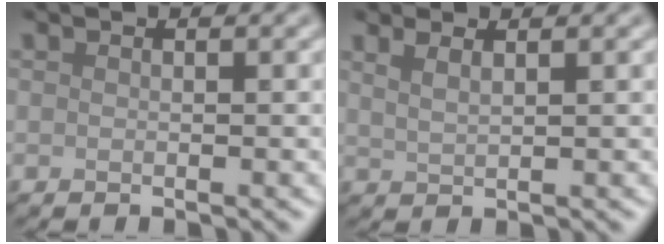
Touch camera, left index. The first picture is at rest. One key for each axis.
{"total": 2.3, "fx": 1.5, "fy": 0.9, "fz": 1.5, "tx": -0.015, "ty": 0.002, "tz": 0.015}